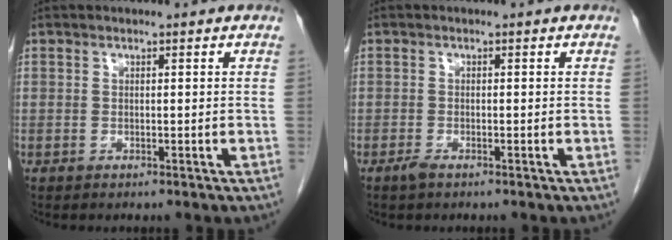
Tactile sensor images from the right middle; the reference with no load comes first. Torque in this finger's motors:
{"motor_torque": [0.02, 0.12, 0.03, 0.01]}